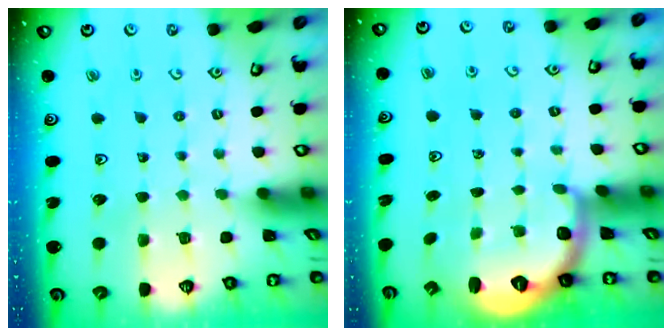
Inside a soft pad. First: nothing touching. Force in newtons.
{"total": 2.6, "press": 1.6, "slide": 2.1}